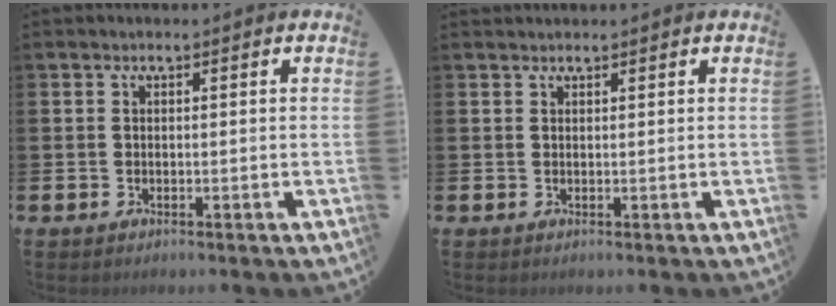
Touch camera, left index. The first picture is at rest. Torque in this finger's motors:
{"motor_torque": [-0.02, -0.08, -0.07, -0.01]}